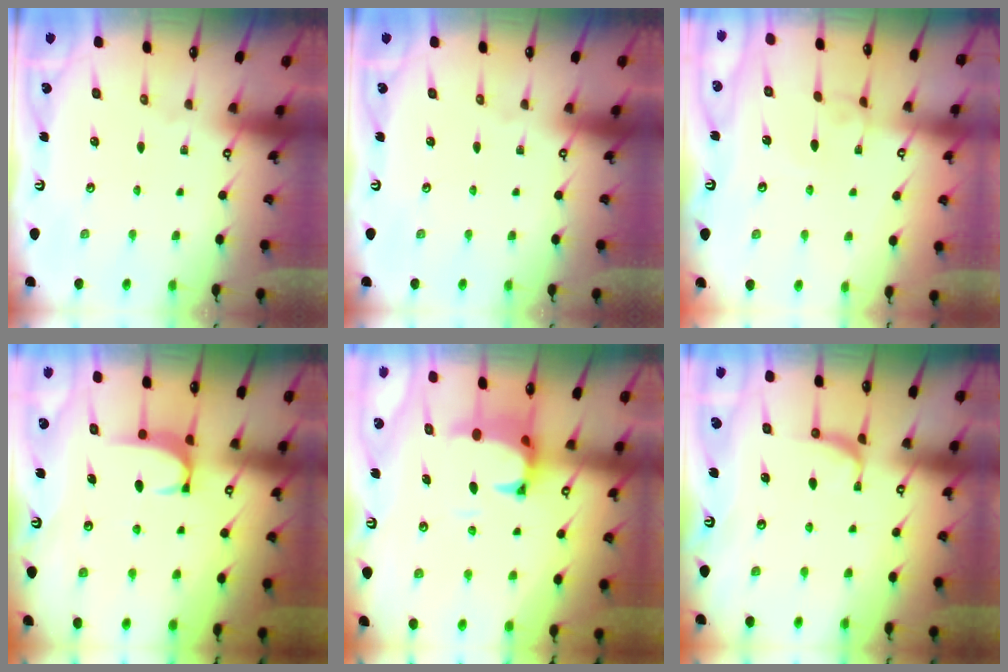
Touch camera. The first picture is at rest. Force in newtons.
{"total": 0.0}
{"total": 3.7, "press": 3.7, "slide": 0.2}
{"total": 1.6, "press": 1.6, "slide": 0.5}
{"total": 1.2, "press": 0.6, "slide": 1.1}
{"total": 1.0, "press": 0.9, "slide": 0.4}